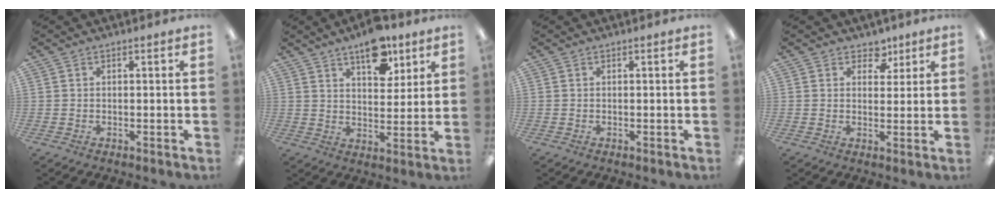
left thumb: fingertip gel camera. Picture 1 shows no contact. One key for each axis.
{"total": 11.7, "fx": 7.6, "fy": 5.7, "fz": 6.8, "tx": -0.078, "ty": -0.039, "tz": 0.127}
{"total": 0.0}
{"total": 4.9, "fx": 3.2, "fy": 3.4, "fz": 1.7, "tx": -0.011, "ty": -0.014, "tz": 0.053}